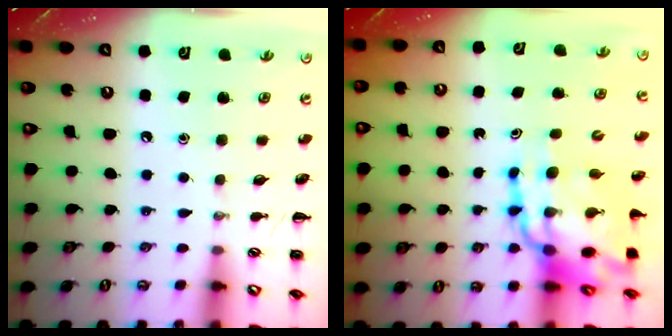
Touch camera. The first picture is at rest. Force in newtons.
{"total": 17.4, "press": 16.8, "slide": 4.4}